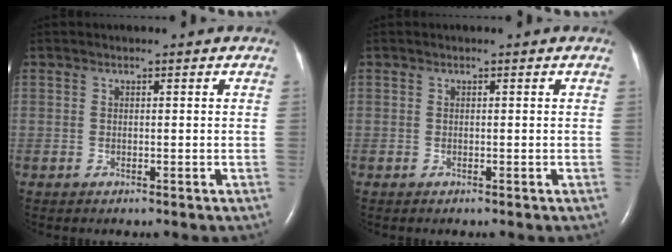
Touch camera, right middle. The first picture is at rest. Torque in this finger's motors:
{"motor_torque": [0.07, -0.13, 0.00, 0.00]}